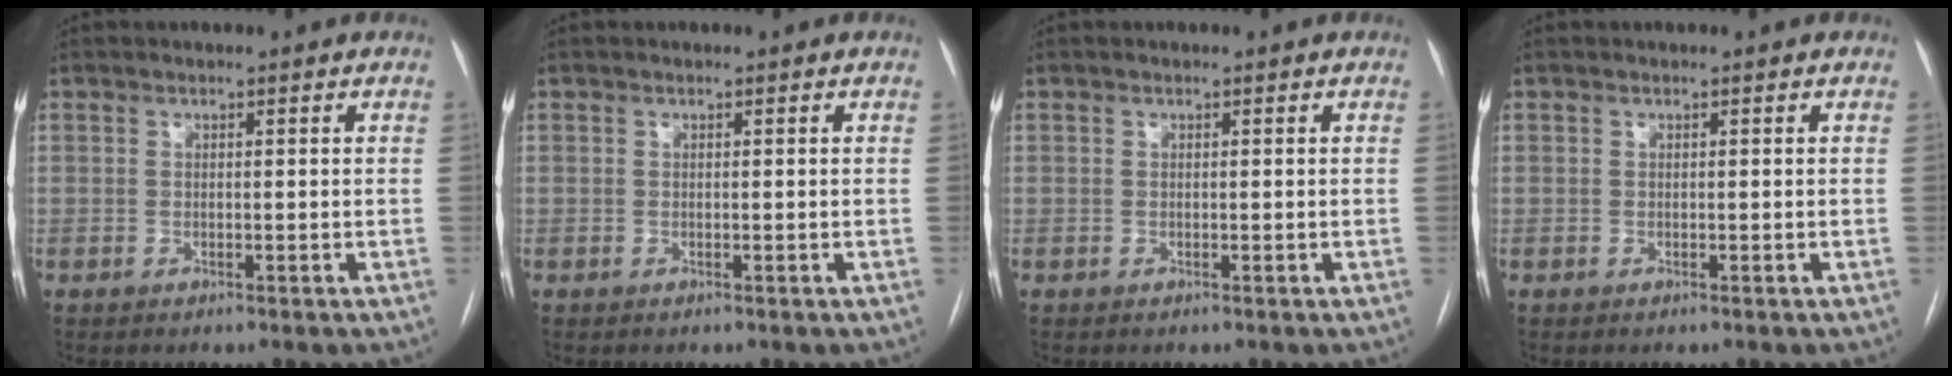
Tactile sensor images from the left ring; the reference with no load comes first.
{"total": 0.0}
{"total": 0.0}
{"total": 0.0}